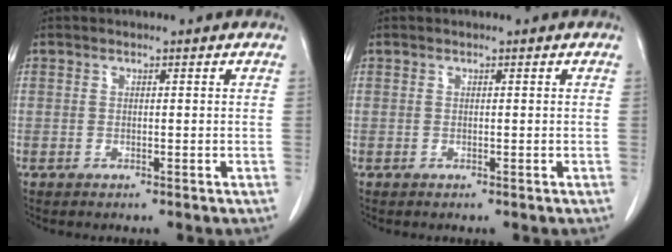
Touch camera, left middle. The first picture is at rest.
{"total": 0.0}